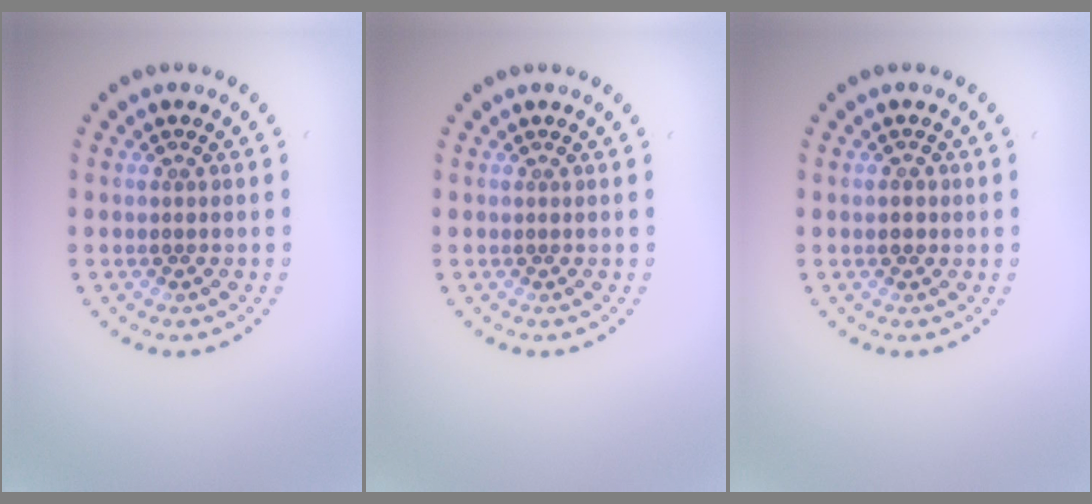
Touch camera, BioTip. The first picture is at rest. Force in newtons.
{"total": 0.0}
{"total": 1.5, "press": 1.4, "slide": 0.1}